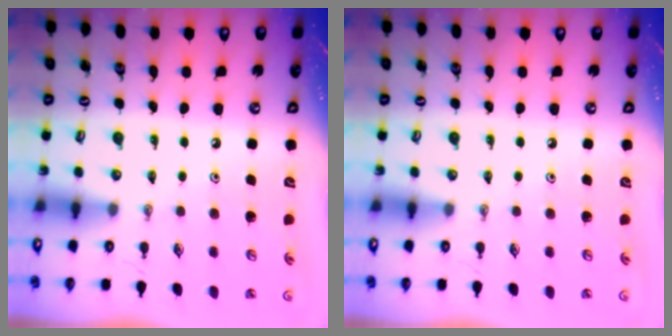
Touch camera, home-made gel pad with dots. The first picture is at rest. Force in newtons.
{"total": 0.0}